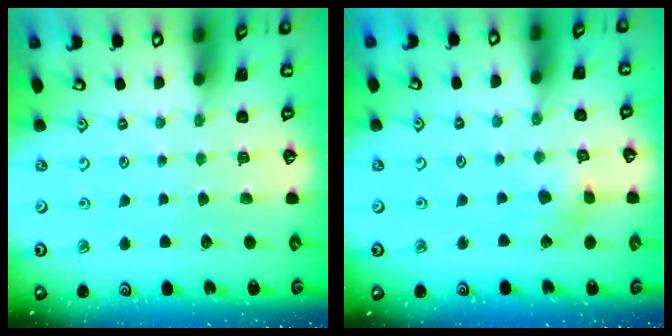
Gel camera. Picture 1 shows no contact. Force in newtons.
{"total": 4.7, "press": 4.6, "slide": 0.6}